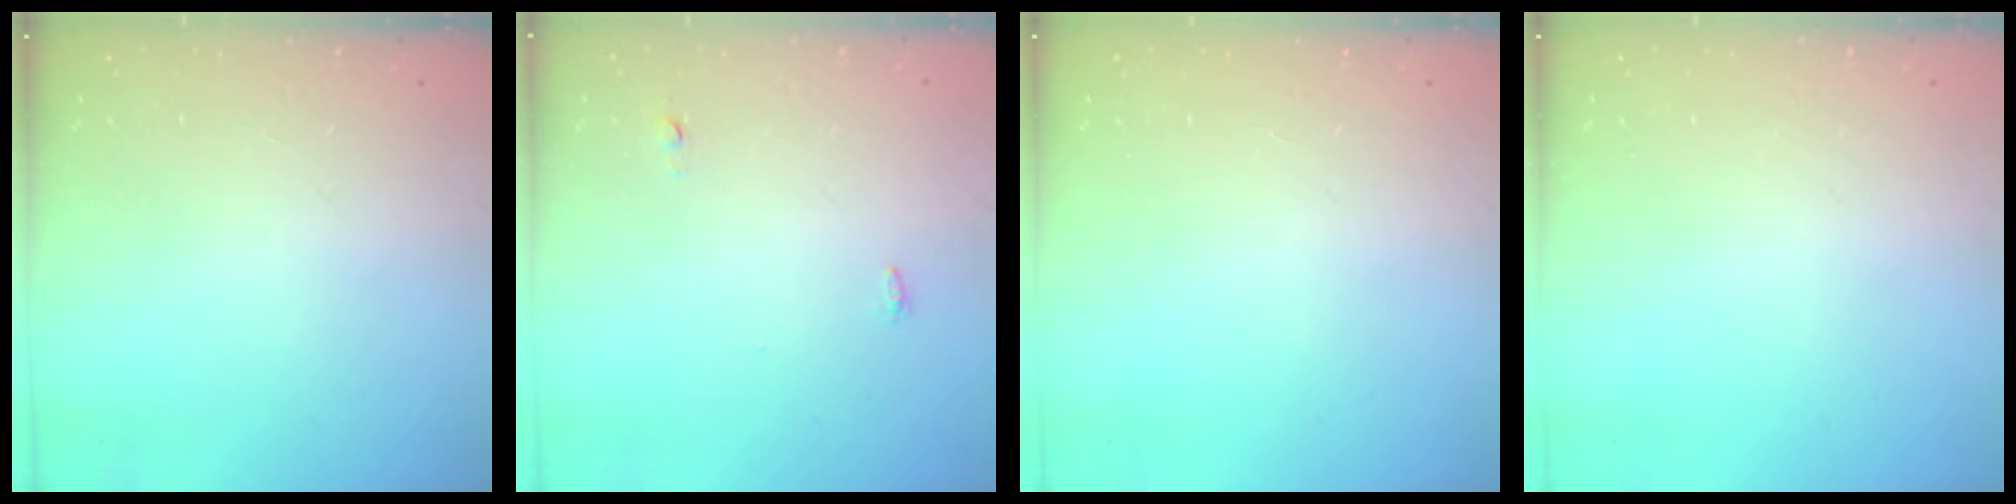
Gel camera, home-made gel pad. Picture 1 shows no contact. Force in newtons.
{"total": 7.3, "press": 3.8, "slide": 6.3}
{"total": 0.0}
{"total": 0.0}